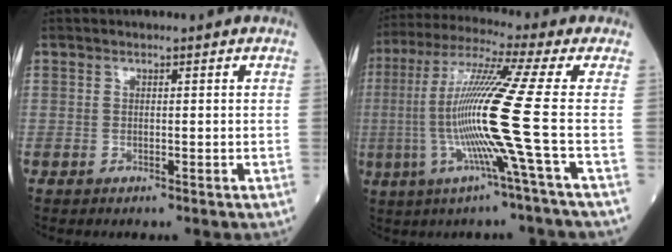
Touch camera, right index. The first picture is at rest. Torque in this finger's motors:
{"motor_torque": [1.49, -0.65, 1.06, 0.21]}